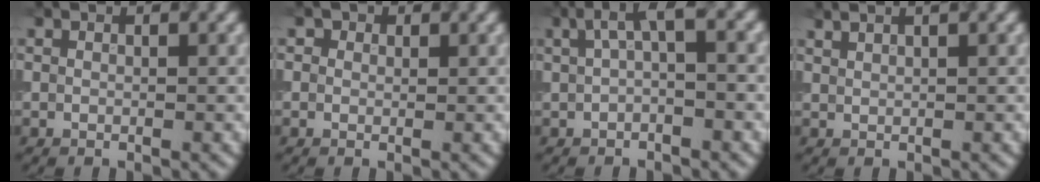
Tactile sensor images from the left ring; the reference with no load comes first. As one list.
[{"total": 1.0, "force": [0.5, 0.8, 0.3], "torque": [-0.002, -0.005, -0.002]}, {"total": 3.1, "force": [0.8, 0.9, 2.9], "torque": [-0.049, 0.014, 0.007]}, {"total": 2.2, "force": [1.6, 0.8, 1.3], "torque": [-0.007, 0.006, 0.008]}]